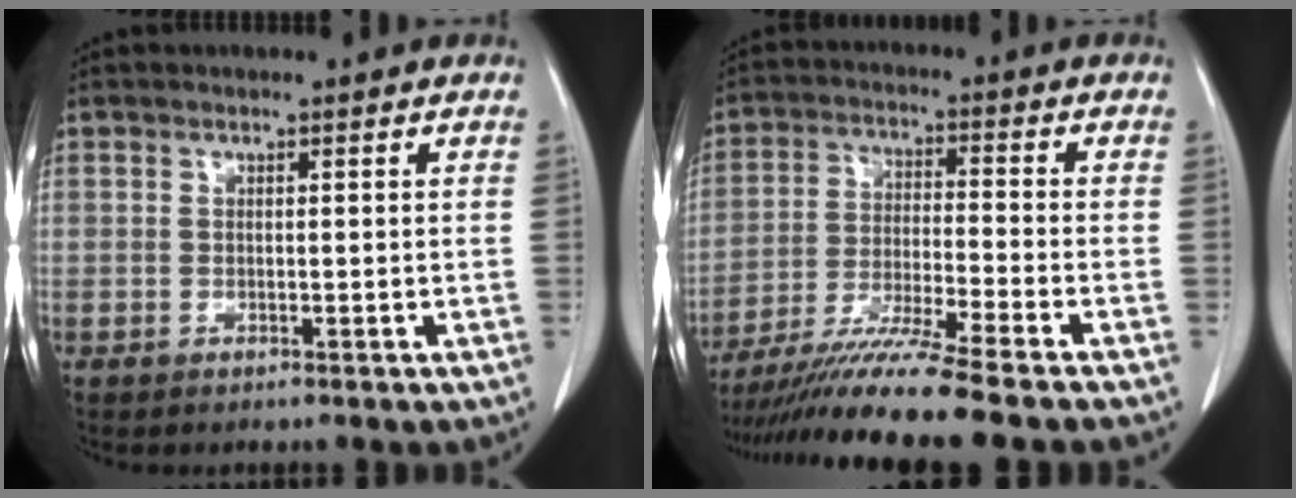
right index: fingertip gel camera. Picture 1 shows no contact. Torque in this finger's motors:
{"motor_torque": [1.50, -0.64, 0.89, 0.21]}